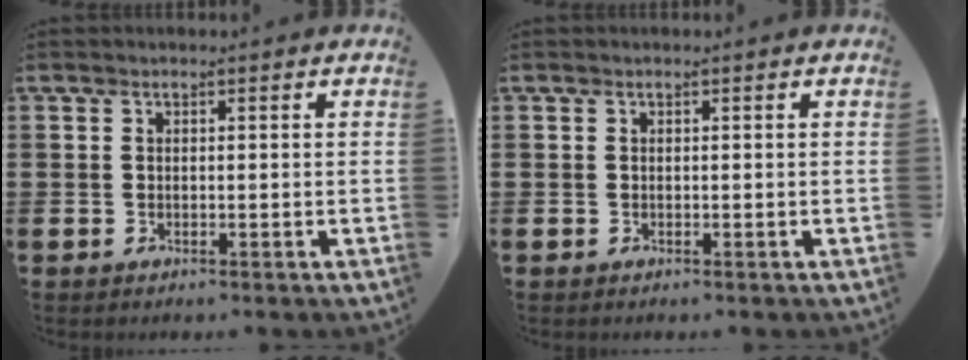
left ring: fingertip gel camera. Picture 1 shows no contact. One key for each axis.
{"total": 0.0}